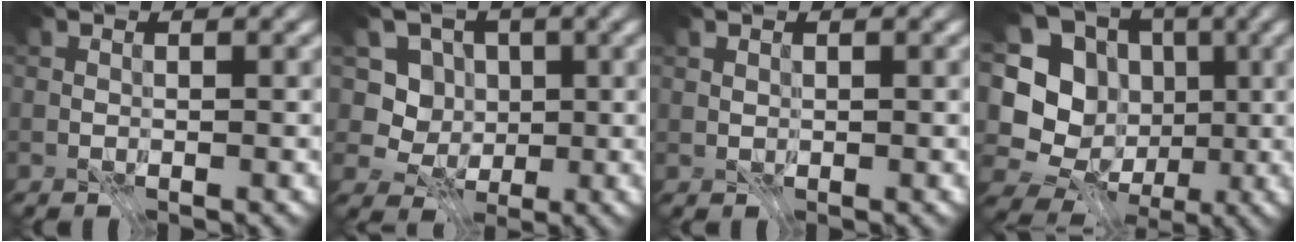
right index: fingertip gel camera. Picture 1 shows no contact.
{"total": 5.1, "force": [0.1, 4.8, 1.8], "torque": [-0.017, 0.006, -0.027]}
{"total": 0.6, "force": [0.4, 0.4, 0.2], "torque": [-0.006, 0.001, 0.008]}
{"total": 13.3, "force": [-1.5, 12.2, 5.1], "torque": [-0.130, 0.016, -0.029]}